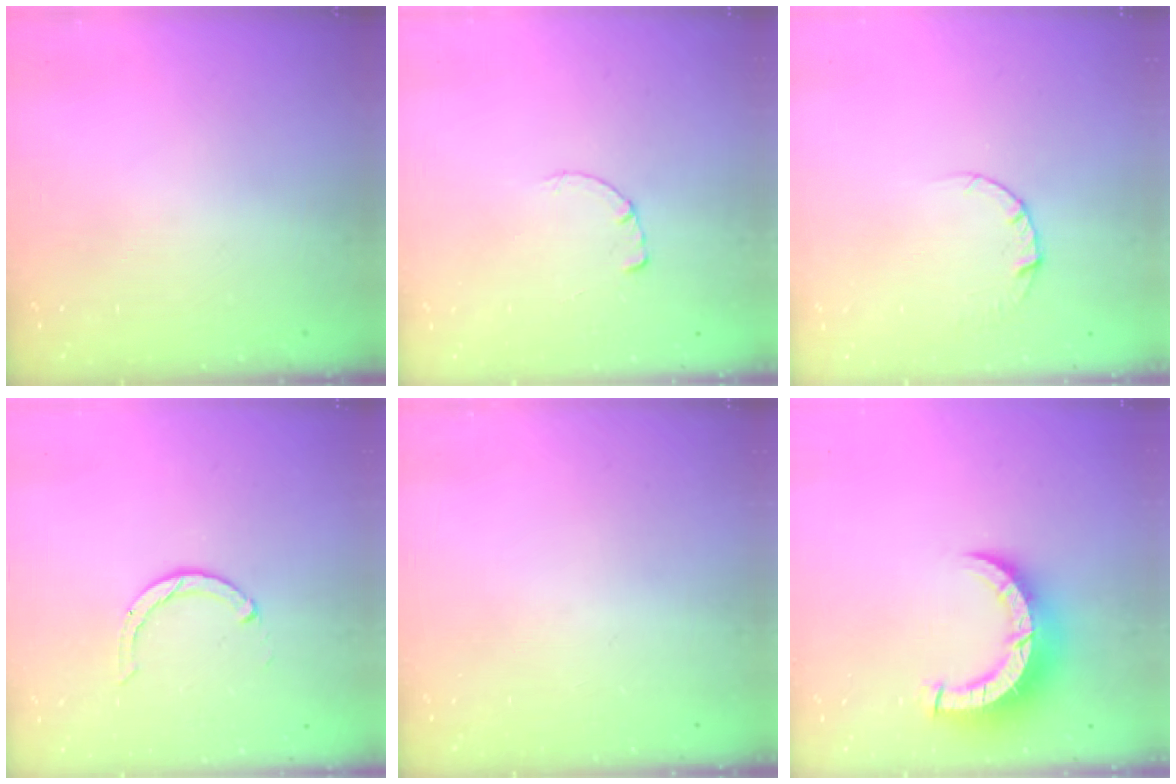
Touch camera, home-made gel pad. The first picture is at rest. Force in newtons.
{"total": 0.7, "press": 0.7, "slide": 0.2}
{"total": 4.1, "press": 4.1, "slide": 0.4}
{"total": 2.3, "press": 2.3, "slide": 0.4}
{"total": 0.0}
{"total": 9.4, "press": 9.3, "slide": 1.0}